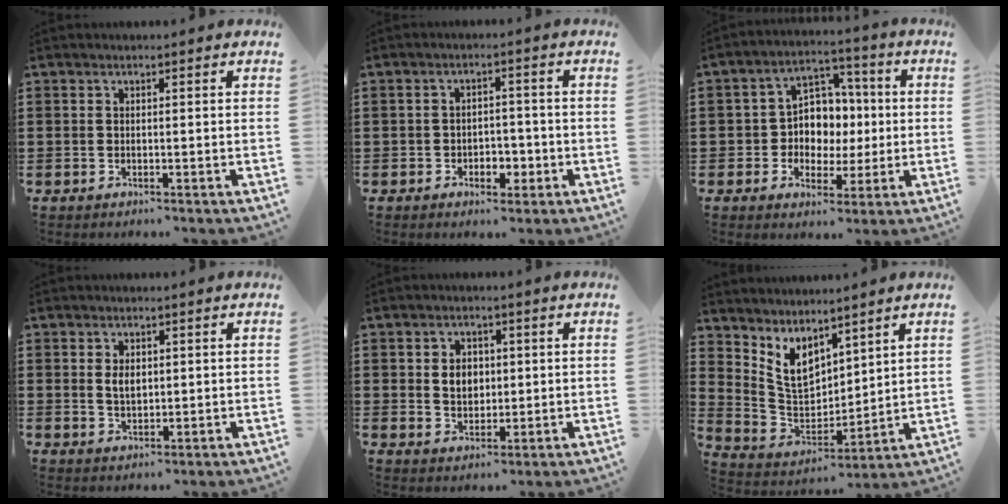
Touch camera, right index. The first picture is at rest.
{"total": 3.1, "force": [-1.4, 2.2, 1.7], "torque": [-0.035, 0.005, -0.028]}
{"total": 6.9, "force": [0.0, 6.3, 2.9], "torque": [-0.073, 0.014, 0.001]}
{"total": 2.6, "force": [0.6, 1.6, 2.0], "torque": [-0.043, 0.007, 0.010]}
{"total": 3.9, "force": [0.5, 3.1, 2.4], "torque": [-0.048, 0.009, 0.004]}
{"total": 7.1, "force": [4.4, 4.6, 3.1], "torque": [-0.089, -0.023, 0.088]}